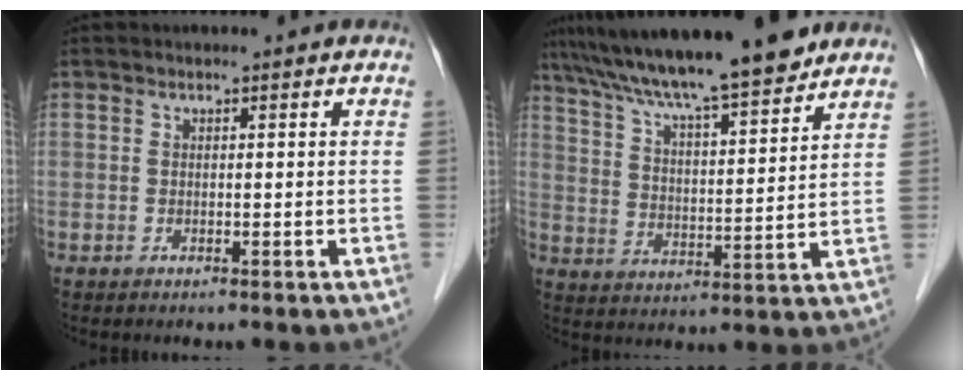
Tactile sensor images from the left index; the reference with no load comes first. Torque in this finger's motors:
{"motor_torque": [0.18, -0.95, 1.05, 0.21]}